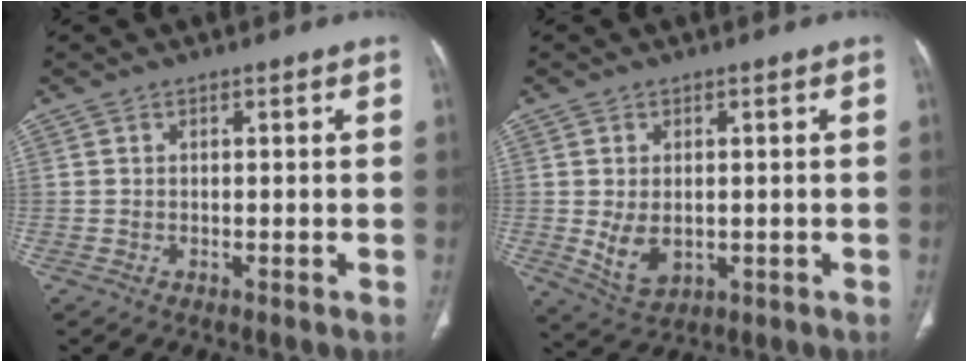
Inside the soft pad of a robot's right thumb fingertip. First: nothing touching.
{"total": 6.1, "force": [-0.4, 4.0, 4.6], "torque": [-0.078, -0.010, 0.008]}